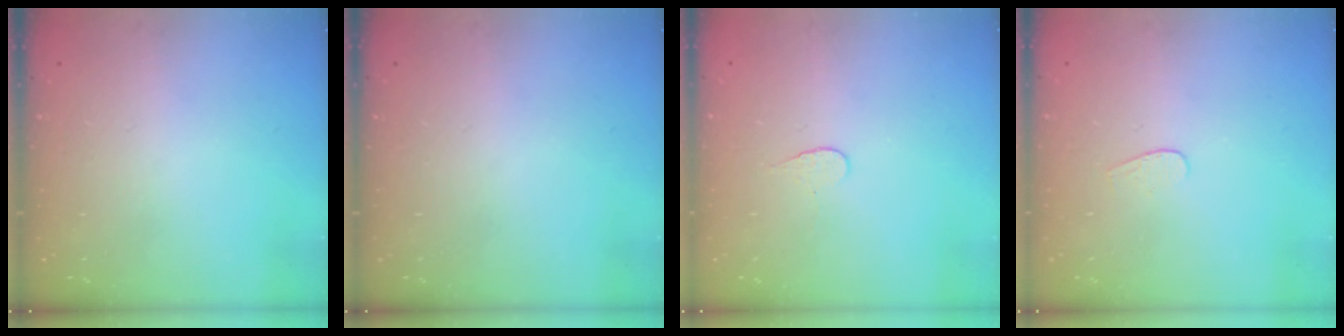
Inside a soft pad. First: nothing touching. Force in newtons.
{"total": 0.0}
{"total": 3.9, "press": 3.9, "slide": 0.3}
{"total": 3.5, "press": 3.5, "slide": 0.3}